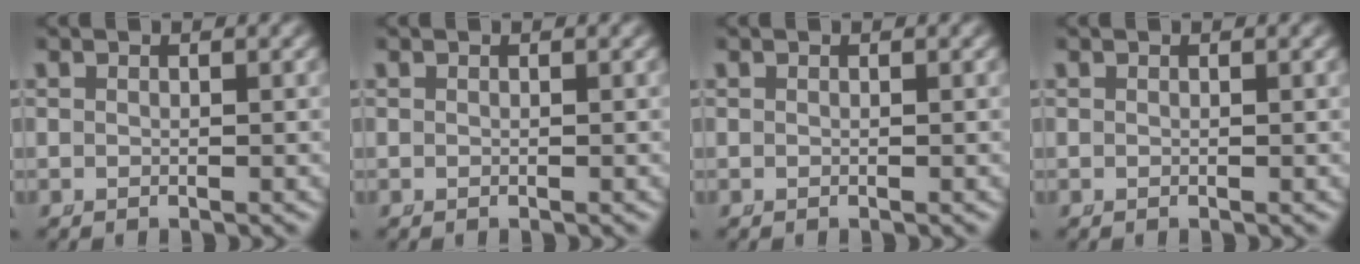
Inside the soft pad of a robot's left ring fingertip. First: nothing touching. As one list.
[{"total": 0.0}, {"total": 0.0}, {"total": 0.0}]